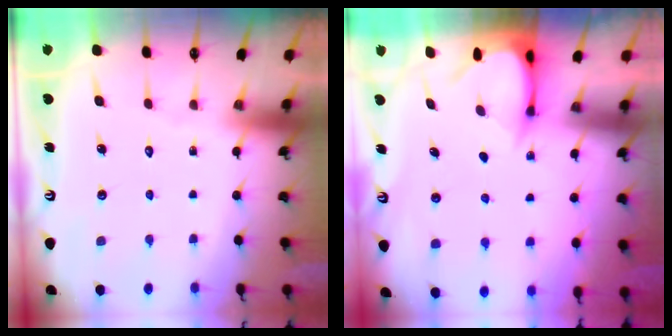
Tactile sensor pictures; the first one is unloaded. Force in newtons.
{"total": 3.8, "press": 3.7, "slide": 0.3}